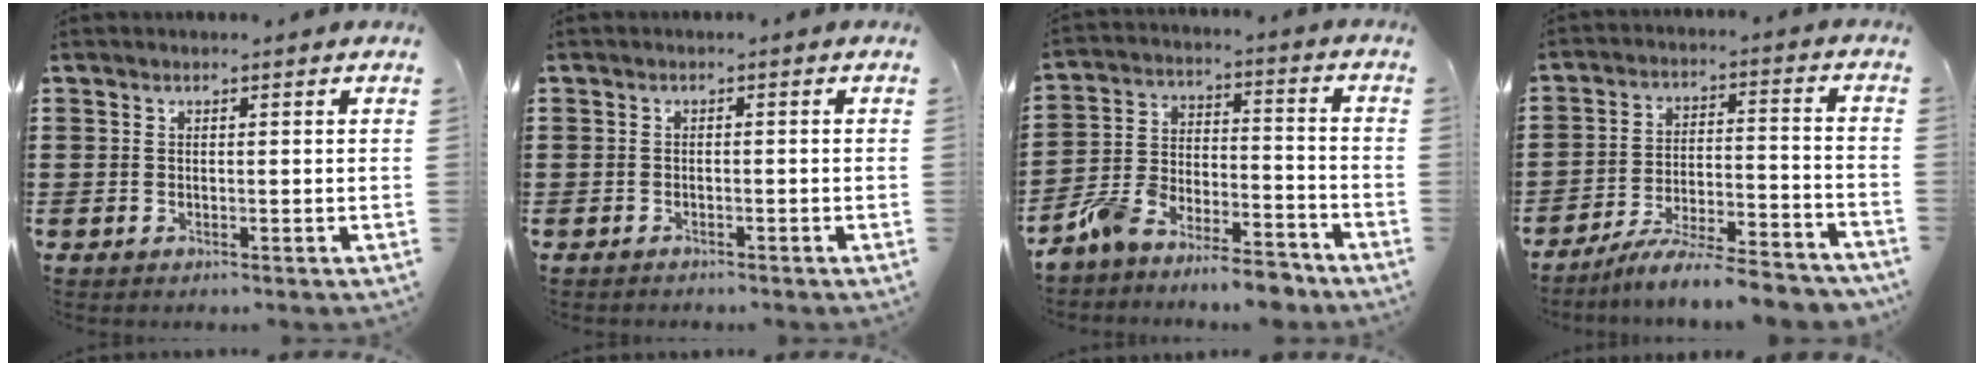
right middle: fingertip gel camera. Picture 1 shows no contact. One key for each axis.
{"total": 0.9, "fx": -0.8, "fy": 0.3, "fz": -0.2, "tx": 0.002, "ty": 0.004, "tz": -0.020}
{"total": 8.2, "fx": -8.0, "fy": 0.8, "fz": 1.7, "tx": -0.040, "ty": 0.013, "tz": -0.161}
{"total": 7.5, "fx": -7.1, "fy": -0.1, "fz": 2.4, "tx": -0.040, "ty": 0.000, "tz": -0.137}